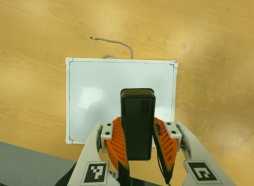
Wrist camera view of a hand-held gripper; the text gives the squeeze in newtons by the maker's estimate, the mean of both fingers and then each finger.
{"total": 9.0, "left": 7.6, "right": 10.5}